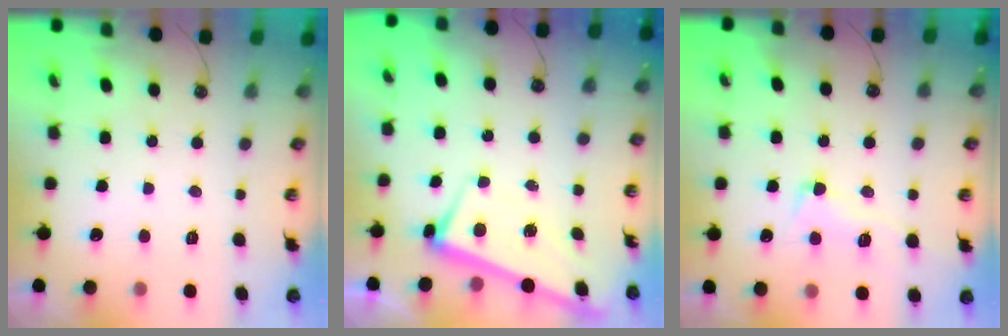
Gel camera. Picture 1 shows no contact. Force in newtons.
{"total": 2.8, "press": 2.7, "slide": 0.4}
{"total": 2.5, "press": 2.3, "slide": 1.1}